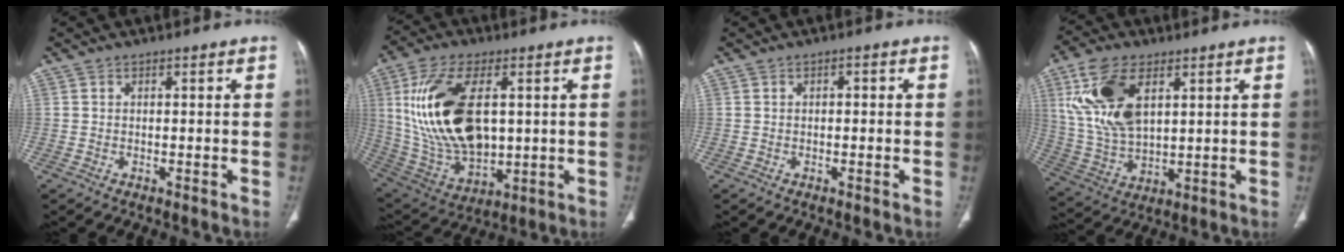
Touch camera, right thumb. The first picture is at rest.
{"total": 21.7, "force": [3.6, 11.8, 17.9], "torque": [-0.349, -0.016, 0.082]}
{"total": 1.1, "force": [0.1, 0.6, 1.0], "torque": [-0.014, 0.002, 0.000]}
{"total": 15.3, "force": [5.7, 8.1, 11.7], "torque": [-0.235, -0.016, 0.120]}